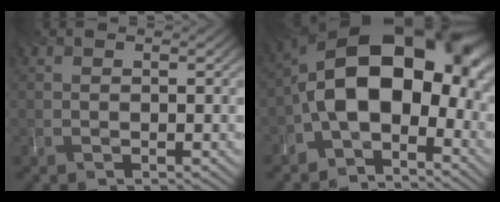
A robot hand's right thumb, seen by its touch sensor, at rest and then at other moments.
{"total": 15.7, "force": [-2.1, 9.1, 12.6], "torque": [-0.200, 0.008, -0.047]}